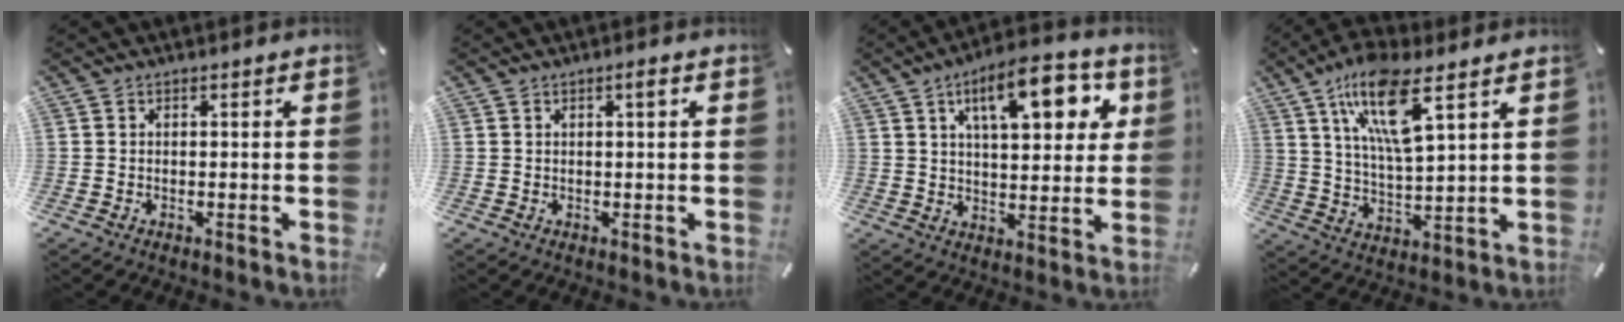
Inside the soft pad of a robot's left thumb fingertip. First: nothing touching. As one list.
[{"total": 1.6, "force": [0.5, 0.3, 1.5], "torque": [-0.029, 0.004, 0.007]}, {"total": 15.3, "force": [6.9, 6.7, 11.9], "torque": [-0.167, -0.018, 0.108]}, {"total": 14.2, "force": [8.5, 4.0, 10.6], "torque": [-0.214, -0.023, 0.146]}]